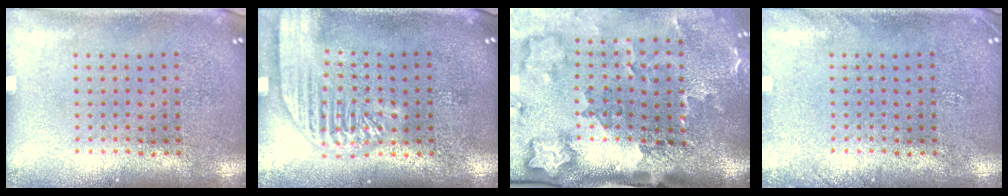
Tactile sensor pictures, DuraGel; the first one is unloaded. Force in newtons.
{"total": 2.4, "press": 2.4, "slide": 0.3}
{"total": 3.5, "press": 2.3, "slide": 2.6}
{"total": 0.9, "press": 0.8, "slide": 0.2}